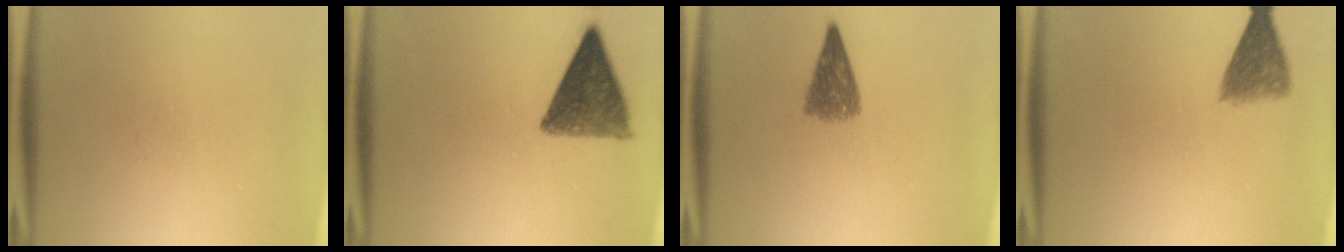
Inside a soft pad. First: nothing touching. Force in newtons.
{"total": 10.4}
{"total": 4.8}
{"total": 4.8}